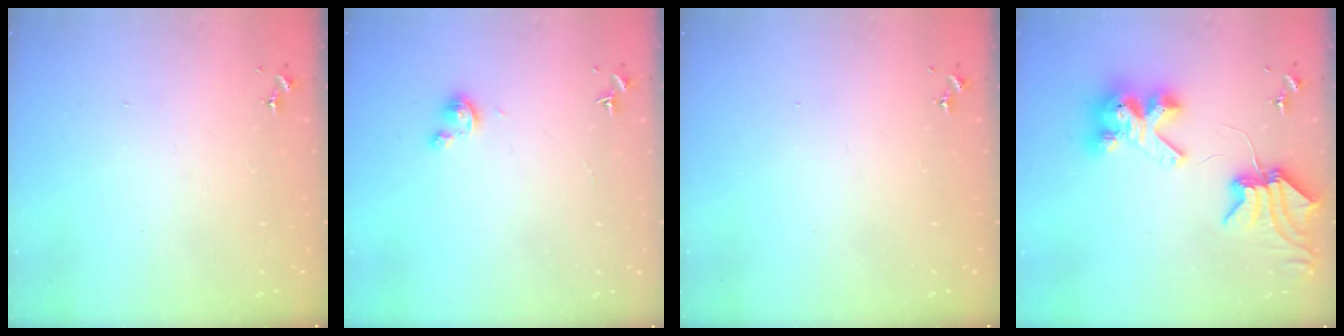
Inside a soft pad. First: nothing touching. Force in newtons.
{"total": 2.8, "press": 2.8, "slide": 0.3}
{"total": 0.0}
{"total": 10.5, "press": 10.5, "slide": 1.2}